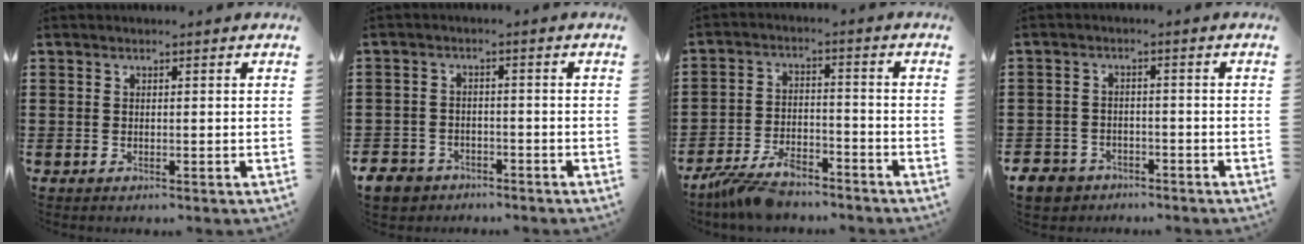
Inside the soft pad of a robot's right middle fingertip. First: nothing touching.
{"total": 3.7, "force": [-3.4, 1.5, 0.5], "torque": [-0.028, -0.003, -0.074]}
{"total": 6.5, "force": [-5.7, 1.7, 2.7], "torque": [-0.068, -0.003, -0.113]}
{"total": 3.8, "force": [-3.4, 1.5, 0.5], "torque": [-0.028, -0.003, -0.075]}